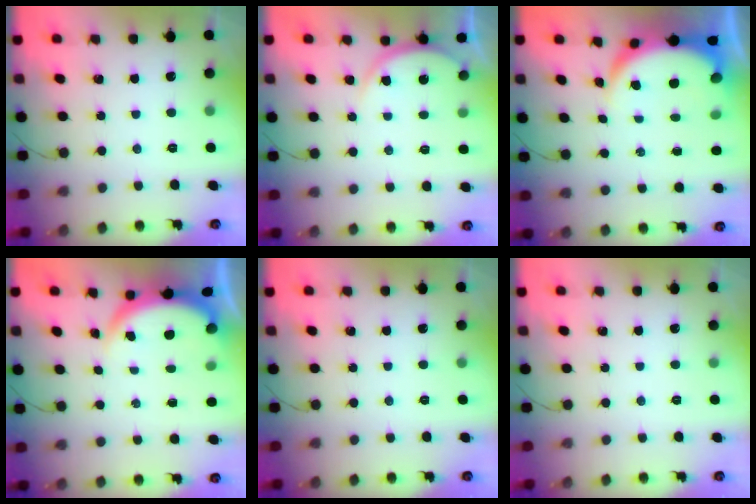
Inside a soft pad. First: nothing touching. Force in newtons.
{"total": 5.2, "press": 5.1, "slide": 0.6}
{"total": 6.7, "press": 6.5, "slide": 1.7}
{"total": 3.8, "press": 3.8, "slide": 0.2}
{"total": 0.0}
{"total": 0.0}